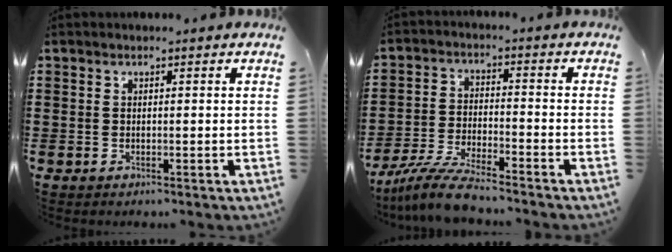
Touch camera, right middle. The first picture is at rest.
{"total": 7.8, "force": [-7.0, 0.3, 3.4], "torque": [-0.073, -0.004, -0.135]}